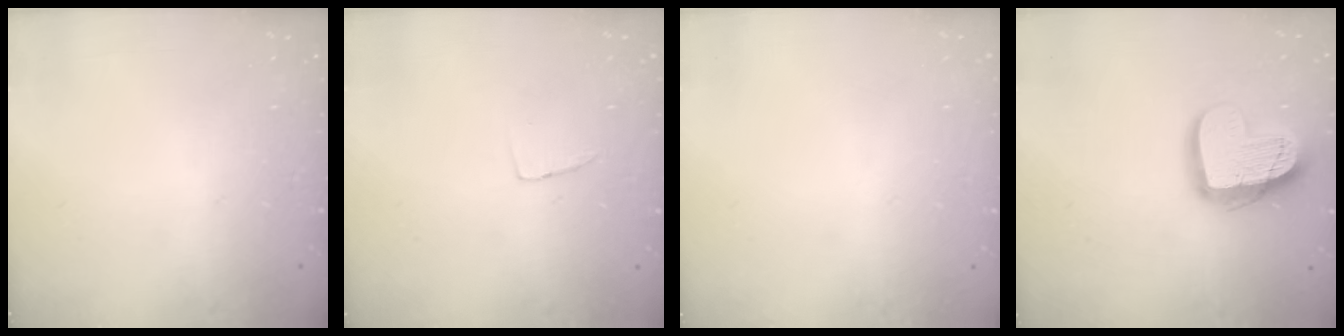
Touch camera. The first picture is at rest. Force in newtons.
{"total": 2.9, "press": 2.9, "slide": 0.1}
{"total": 0.0}
{"total": 17.8, "press": 17.7, "slide": 1.4}